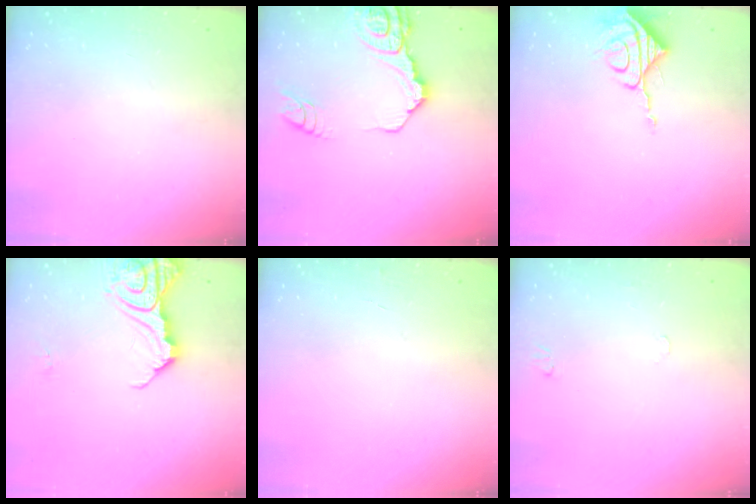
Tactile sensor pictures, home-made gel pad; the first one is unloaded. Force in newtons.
{"total": 14.6, "press": 14.5, "slide": 1.8}
{"total": 8.0, "press": 8.0, "slide": 0.7}
{"total": 13.1, "press": 13.0, "slide": 1.3}
{"total": 2.5, "press": 2.5, "slide": 0.2}
{"total": 5.2, "press": 5.2, "slide": 0.5}